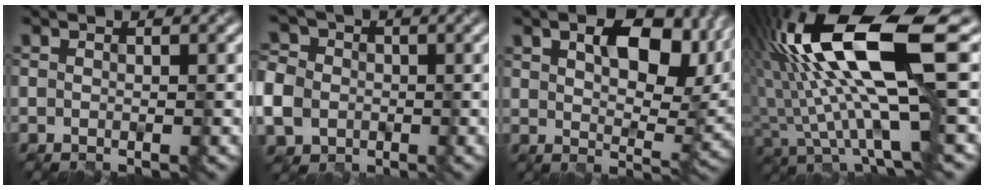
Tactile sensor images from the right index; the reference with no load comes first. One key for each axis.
{"total": 6.7, "fx": -1.7, "fy": 5.9, "fz": 2.5, "tx": -0.063, "ty": -0.006, "tz": -0.057}
{"total": 9.5, "fx": 4.1, "fy": 4.9, "fz": 7.1, "tx": -0.117, "ty": 0.001, "tz": 0.072}
{"total": 11.9, "fx": 2.4, "fy": 3.0, "fz": 11.3, "tx": -0.212, "ty": 0.005, "tz": 0.050}